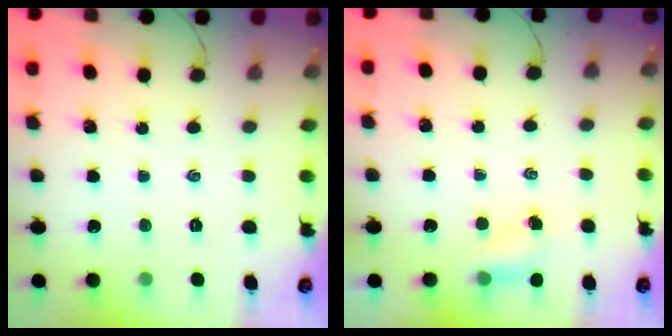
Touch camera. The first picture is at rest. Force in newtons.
{"total": 4.0, "press": 3.9, "slide": 1.0}